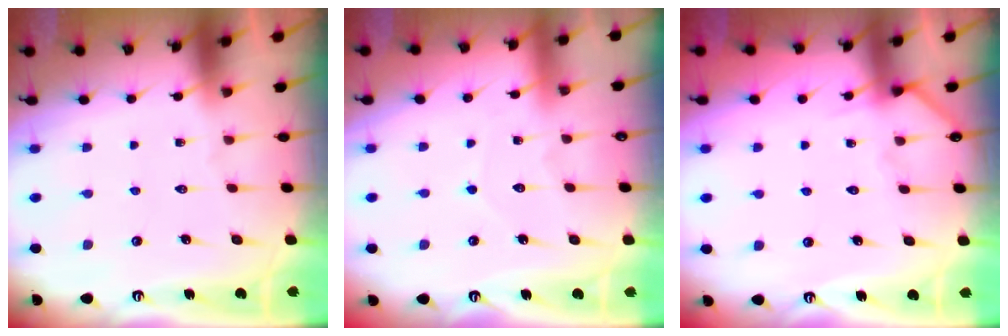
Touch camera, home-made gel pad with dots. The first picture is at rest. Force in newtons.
{"total": 3.2, "press": 3.2, "slide": 0.3}
{"total": 3.1, "press": 3.1, "slide": 0.3}